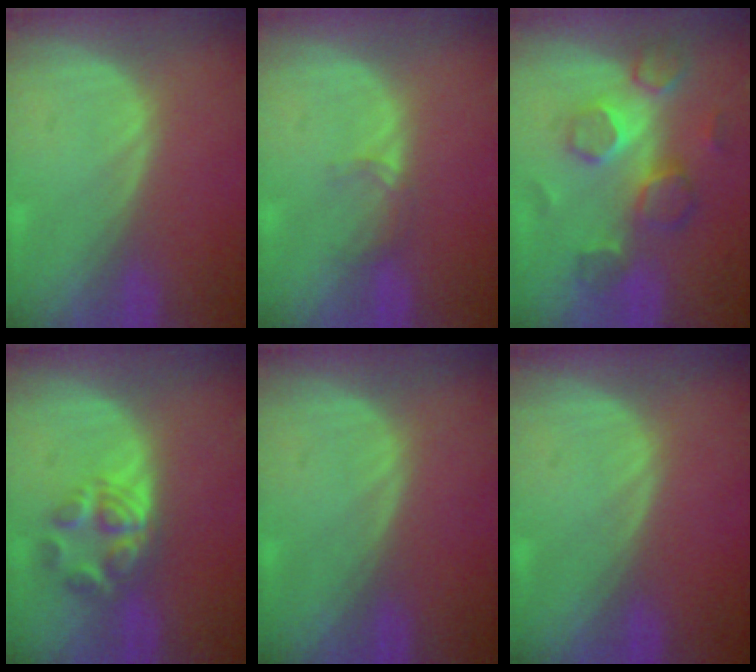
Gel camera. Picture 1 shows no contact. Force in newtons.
{"total": 1.5, "press": 1.5, "slide": 0.2}
{"total": 8.0, "press": 7.8, "slide": 1.7}
{"total": 6.0, "press": 5.2, "slide": 3.1}
{"total": 0.0}
{"total": 0.0}